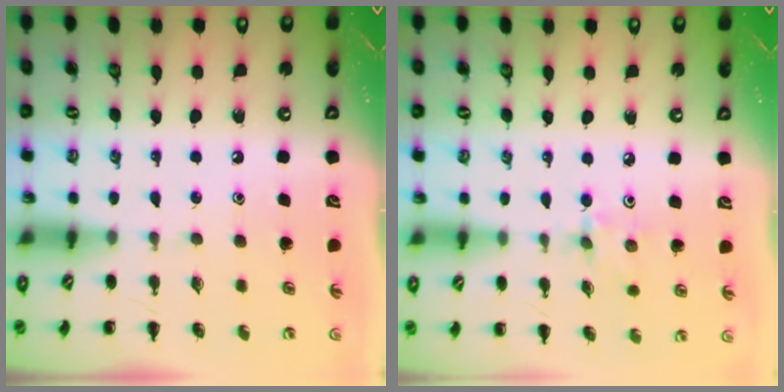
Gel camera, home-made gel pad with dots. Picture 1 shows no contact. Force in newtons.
{"total": 3.0, "press": 2.8, "slide": 0.9}